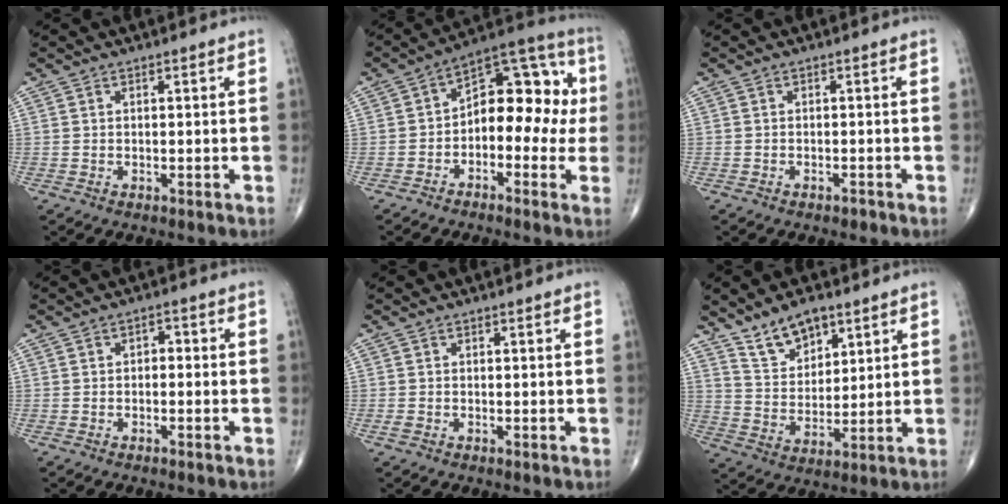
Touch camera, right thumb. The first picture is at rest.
{"total": 14.3, "force": [-1.0, 8.6, 11.3], "torque": [-0.114, 0.052, -0.031]}
{"total": 0.9, "force": [-0.6, 0.5, 0.3], "torque": [-0.003, 0.001, -0.013]}
{"total": 1.8, "force": [-0.4, 1.3, 1.2], "torque": [-0.006, 0.010, -0.013]}
{"total": 0.8, "force": [-0.2, 0.5, 0.6], "torque": [-0.014, -0.001, -0.005]}
{"total": 9.1, "force": [6.4, 4.7, 4.6], "torque": [-0.058, -0.039, 0.125]}